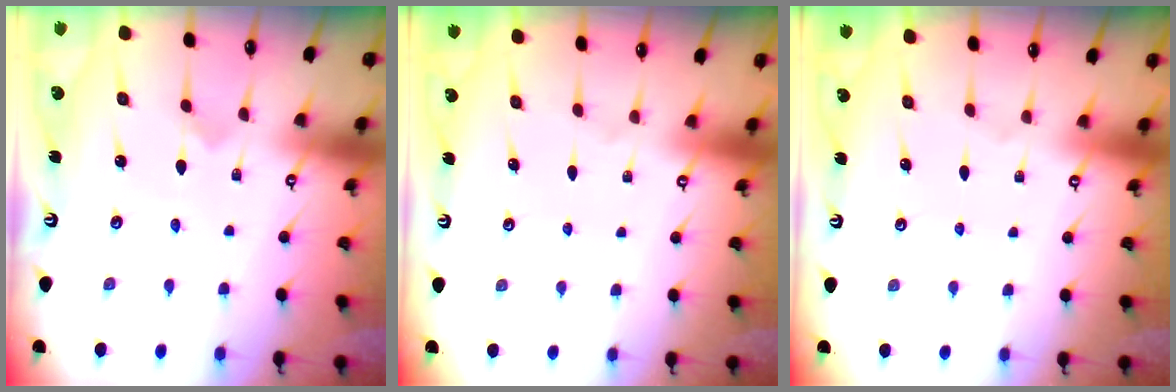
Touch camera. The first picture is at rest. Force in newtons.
{"total": 0.0}
{"total": 0.0}